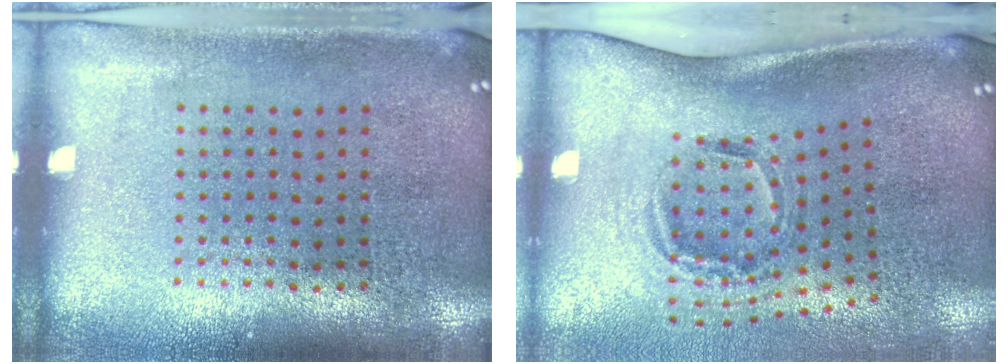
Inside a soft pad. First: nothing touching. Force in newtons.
{"total": 2.1, "press": 1.2, "slide": 1.7}